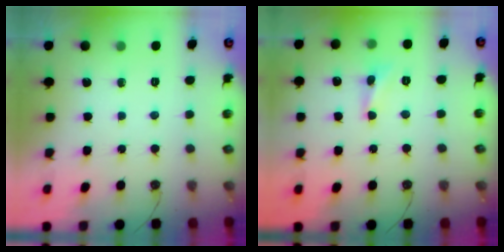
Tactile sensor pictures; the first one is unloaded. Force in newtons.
{"total": 3.5, "press": 3.4, "slide": 0.8}